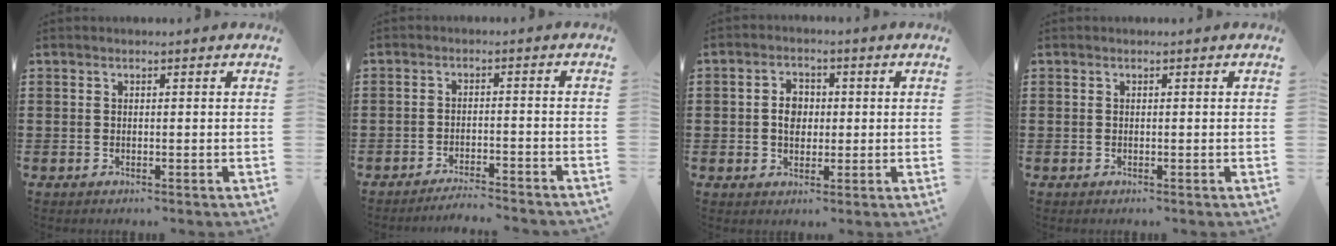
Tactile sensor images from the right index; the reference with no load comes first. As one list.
[{"total": 3.1, "force": [-3.1, -0.2, 0.6], "torque": [-0.014, -0.001, -0.063]}, {"total": 3.9, "force": [0.0, 2.8, 2.8], "torque": [-0.060, 0.011, -0.003]}, {"total": 0.0}]